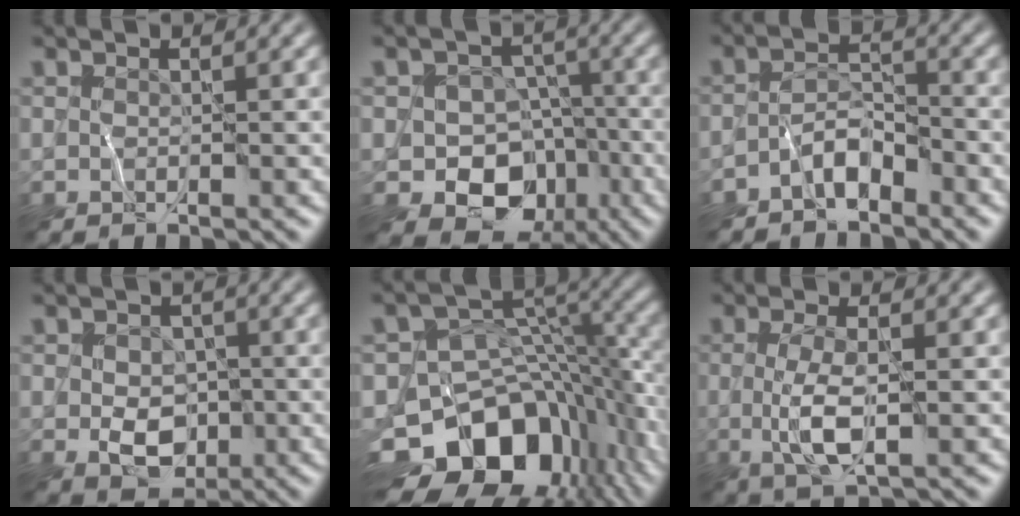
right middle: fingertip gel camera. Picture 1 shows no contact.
{"total": 9.0, "force": [-3.8, 7.2, 3.8], "torque": [-0.030, -0.007, -0.077]}
{"total": 3.0, "force": [-2.2, 1.3, 1.5], "torque": [-0.019, 0.014, -0.048]}
{"total": 3.8, "force": [-0.7, 2.9, 2.4], "torque": [-0.034, -0.006, -0.013]}
{"total": 13.9, "force": [-6.7, 9.2, 8.0], "torque": [-0.142, -0.005, -0.112]}
{"total": 3.6, "force": [-0.1, 0.9, 3.4], "torque": [-0.076, -0.007, -0.005]}